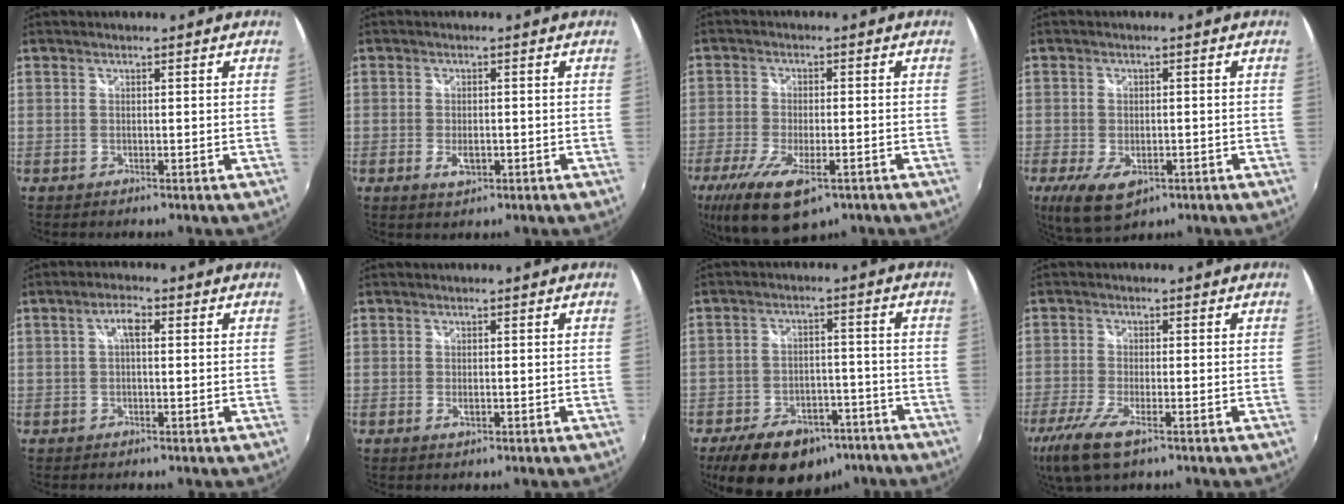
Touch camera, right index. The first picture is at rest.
{"total": 3.0, "force": [-1.0, 1.7, 2.3], "torque": [-0.043, -0.004, -0.016]}
{"total": 15.1, "force": [-8.8, 5.8, 10.8], "torque": [-0.235, -0.057, -0.144]}
{"total": 8.9, "force": [-4.5, 4.7, 6.1], "torque": [-0.135, -0.032, -0.073]}
{"total": 2.9, "force": [0.4, 1.1, 2.7], "torque": [-0.050, 0.010, 0.006]}
{"total": 1.3, "force": [-0.4, 0.7, 1.0], "torque": [-0.020, -0.001, -0.007]}
{"total": 16.9, "force": [-11.5, 9.5, 7.9], "torque": [-0.169, 0.010, -0.156]}
{"total": 9.5, "force": [-6.0, 2.6, 7.0], "torque": [-0.165, -0.035, -0.113]}